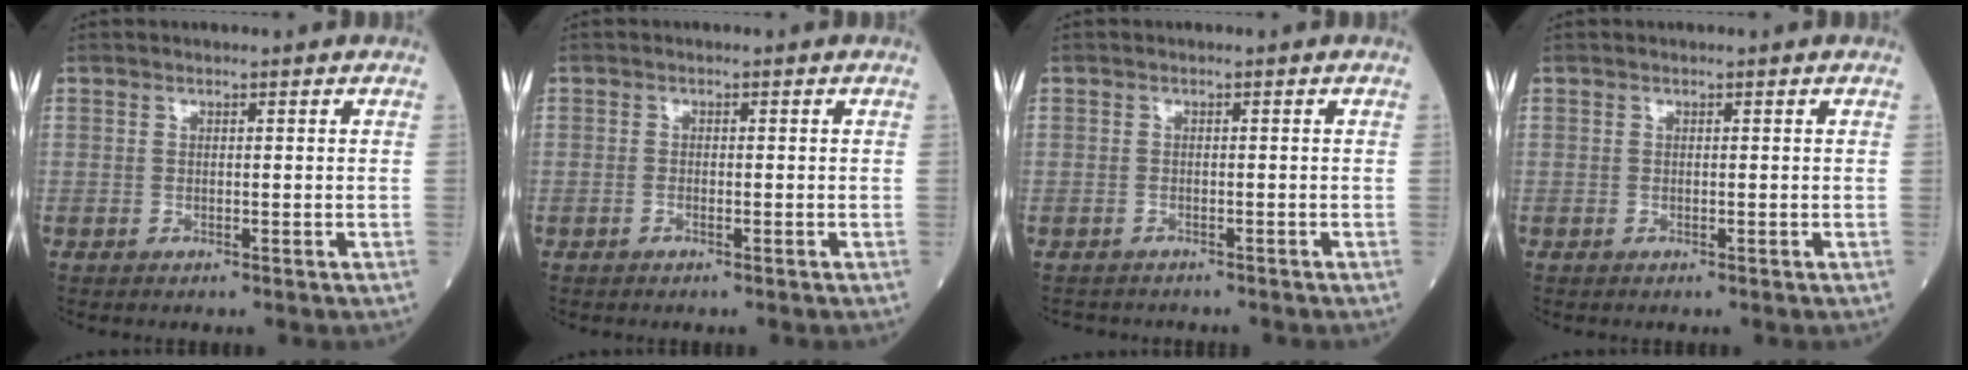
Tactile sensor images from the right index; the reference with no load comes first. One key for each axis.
{"total": 0.6, "fx": -0.4, "fy": 0.2, "fz": 0.4, "tx": -0.010, "ty": 0.001, "tz": -0.007}
{"total": 3.0, "fx": -2.7, "fy": 1.4, "fz": 0.1, "tx": -0.008, "ty": 0.000, "tz": -0.042}
{"total": 0.0}